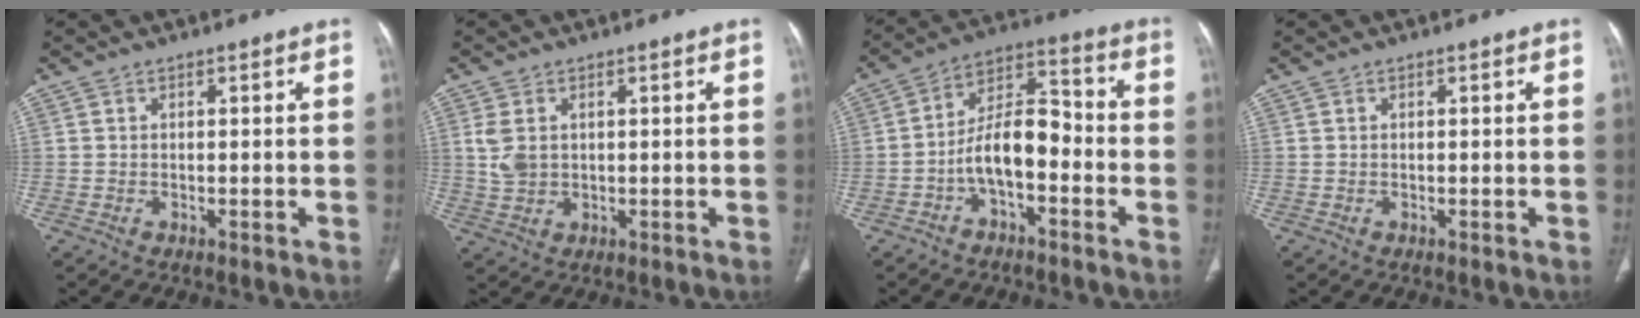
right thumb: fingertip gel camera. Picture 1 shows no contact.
{"total": 4.4, "force": [1.0, 3.0, 3.0], "torque": [-0.065, -0.001, 0.027]}
{"total": 10.6, "force": [-3.4, 5.3, 8.5], "torque": [-0.138, 0.052, -0.067]}
{"total": 0.0}